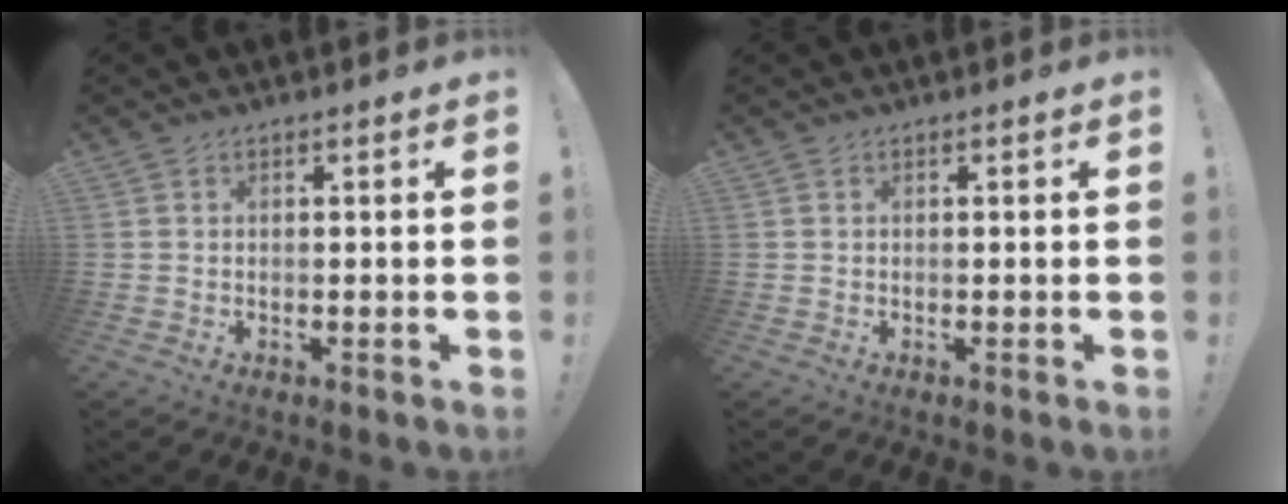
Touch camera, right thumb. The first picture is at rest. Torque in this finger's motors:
{"motor_torque": [0.01, 0.01, 0.03, -0.03, 0.02]}